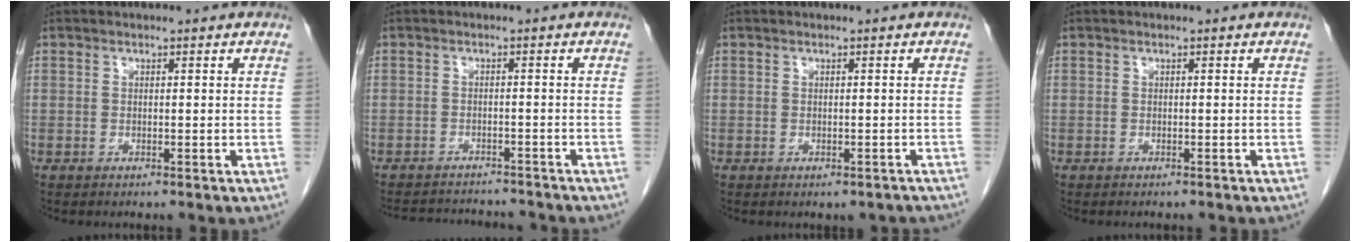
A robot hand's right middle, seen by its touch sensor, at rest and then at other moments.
{"total": 10.1, "force": [-9.6, 2.0, 2.6], "torque": [-0.045, 0.007, -0.121]}
{"total": 1.6, "force": [-1.3, 0.8, 0.4], "torque": [-0.003, 0.000, -0.014]}
{"total": 0.9, "force": [-0.8, 0.2, 0.2], "torque": [-0.009, -0.003, -0.013]}